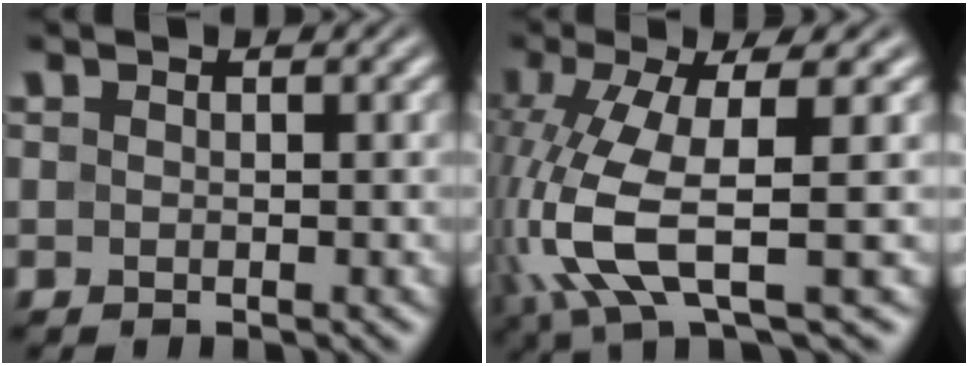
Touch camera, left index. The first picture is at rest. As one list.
[{"total": 9.2, "force": [-1.8, 3.0, 8.5], "torque": [-0.202, -0.003, -0.036]}]